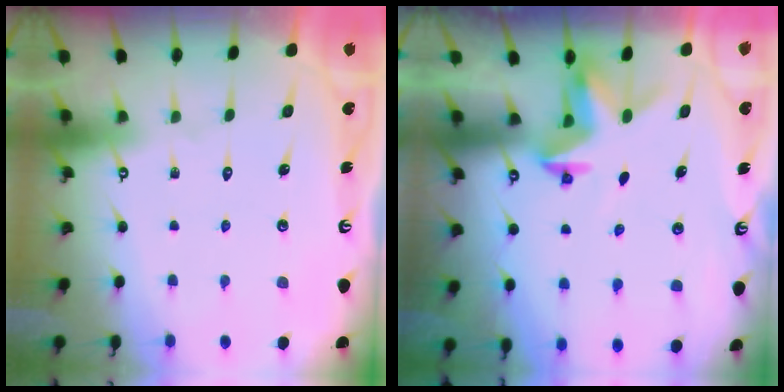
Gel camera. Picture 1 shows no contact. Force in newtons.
{"total": 3.1, "press": 3.1, "slide": 0.1}